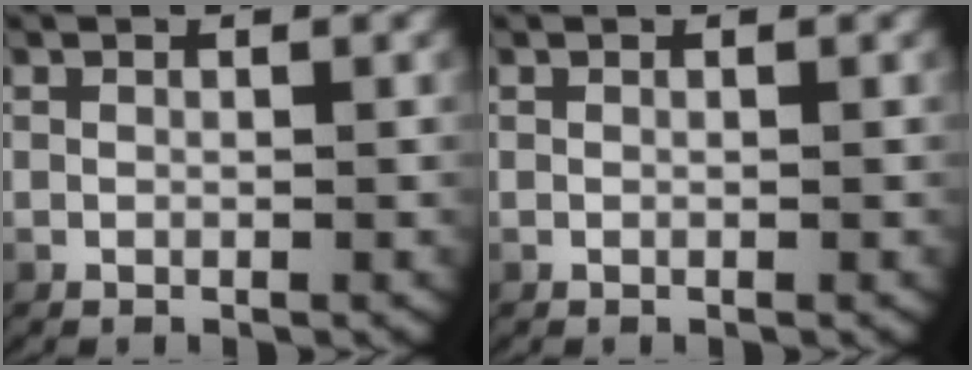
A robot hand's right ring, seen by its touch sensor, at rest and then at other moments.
{"total": 0.0}